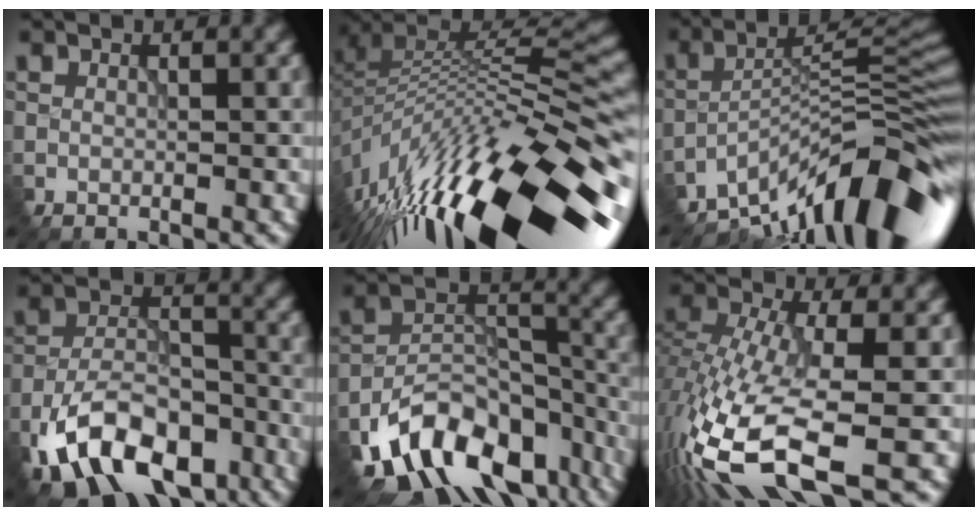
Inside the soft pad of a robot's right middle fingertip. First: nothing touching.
{"total": 15.8, "force": [-8.2, 5.8, 12.2], "torque": [-0.218, 0.014, -0.137]}
{"total": 12.5, "force": [-9.0, 2.7, 8.2], "torque": [-0.125, 0.026, -0.156]}
{"total": 10.6, "force": [-6.3, 5.6, 6.3], "torque": [-0.121, 0.006, -0.112]}
{"total": 12.2, "force": [-8.0, 6.9, 6.0], "torque": [-0.112, 0.001, -0.134]}
{"total": 12.8, "force": [-5.8, 4.6, 10.4], "torque": [-0.235, -0.015, -0.102]}